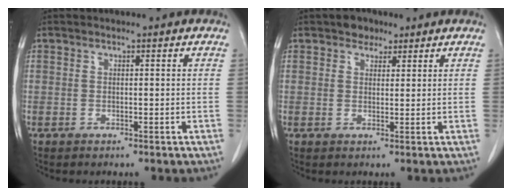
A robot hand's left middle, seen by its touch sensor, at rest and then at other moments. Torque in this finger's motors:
{"motor_torque": [0.15, -0.14, -0.11, 0.01]}